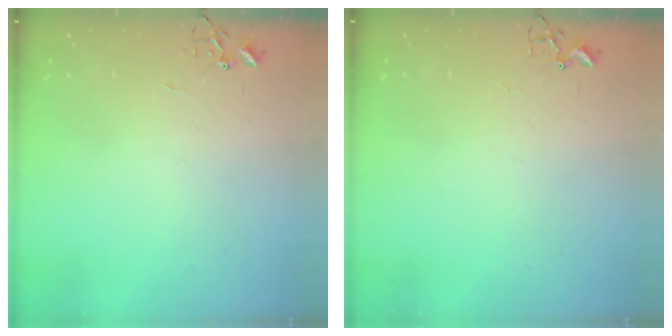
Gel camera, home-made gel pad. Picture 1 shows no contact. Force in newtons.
{"total": 1.9, "press": 1.9, "slide": 0.2}